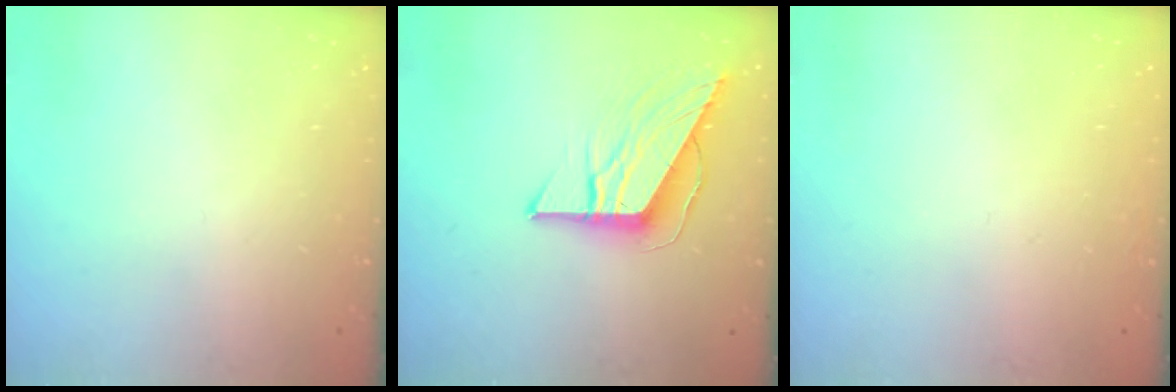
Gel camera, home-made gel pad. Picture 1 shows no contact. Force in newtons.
{"total": 9.8, "press": 9.8, "slide": 0.5}
{"total": 1.6, "press": 1.6, "slide": 0.1}